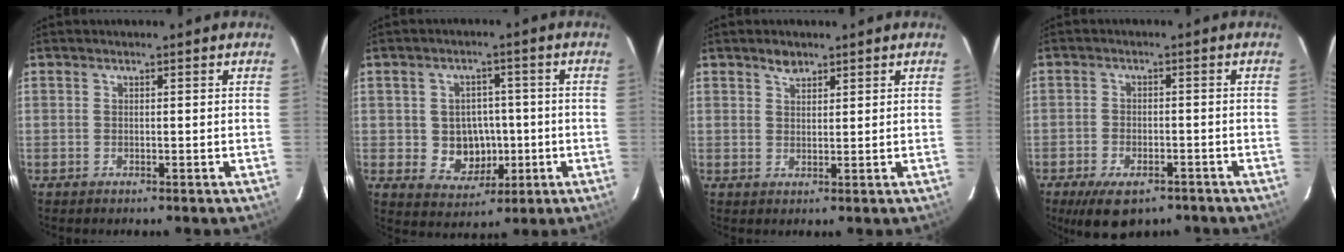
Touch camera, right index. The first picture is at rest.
{"total": 7.7, "force": [-1.1, 6.8, 3.3], "torque": [-0.074, 0.012, 0.002]}
{"total": 2.3, "force": [1.7, 1.3, 0.8], "torque": [-0.013, 0.006, 0.030]}
{"total": 9.8, "force": [-6.9, 4.6, 5.4], "torque": [-0.117, -0.015, -0.104]}